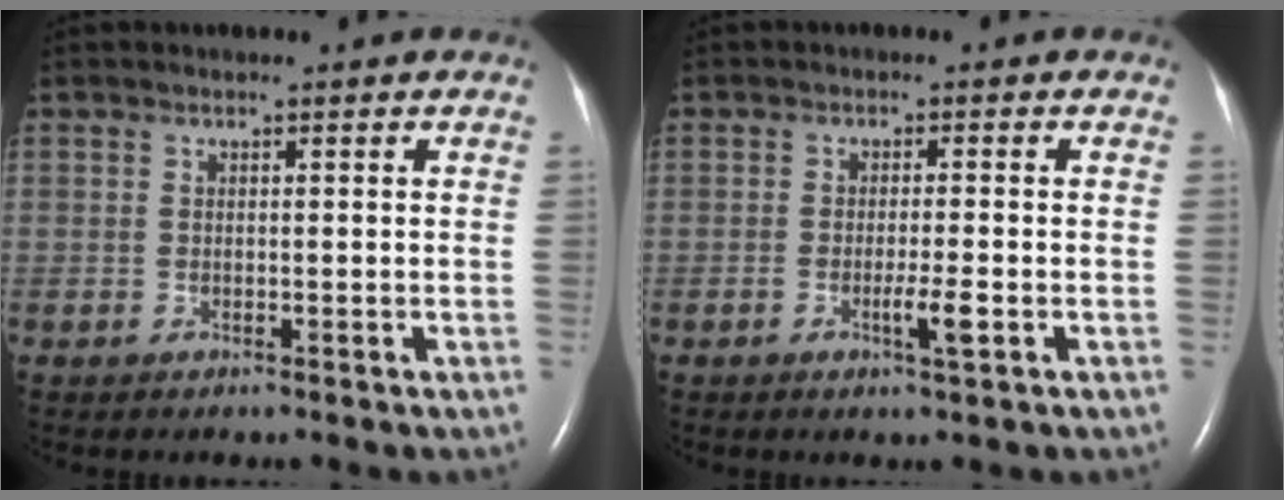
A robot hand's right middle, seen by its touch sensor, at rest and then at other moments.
{"total": 2.9, "force": [-1.1, -0.1, 2.7], "torque": [-0.050, -0.004, -0.018]}